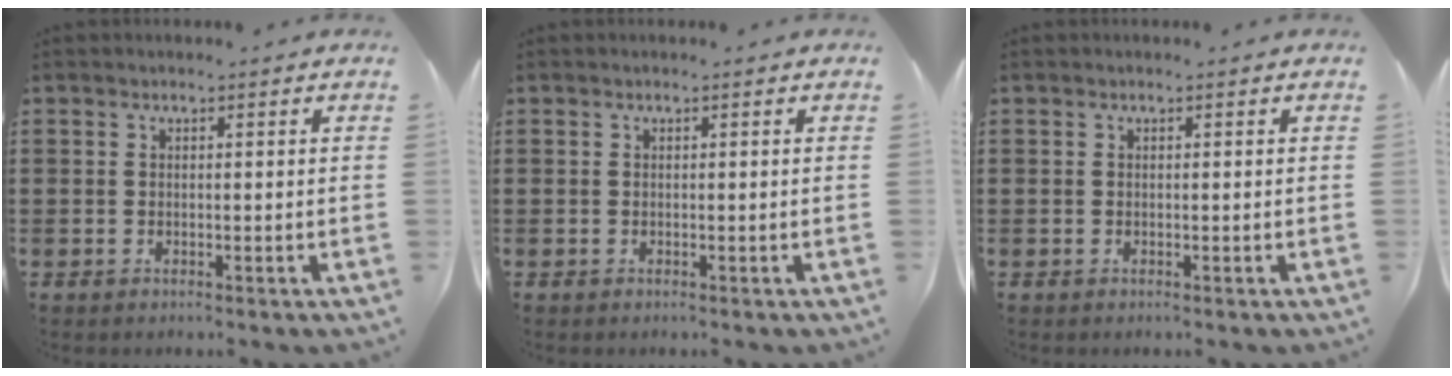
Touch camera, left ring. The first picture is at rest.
{"total": 0.0}
{"total": 0.0}